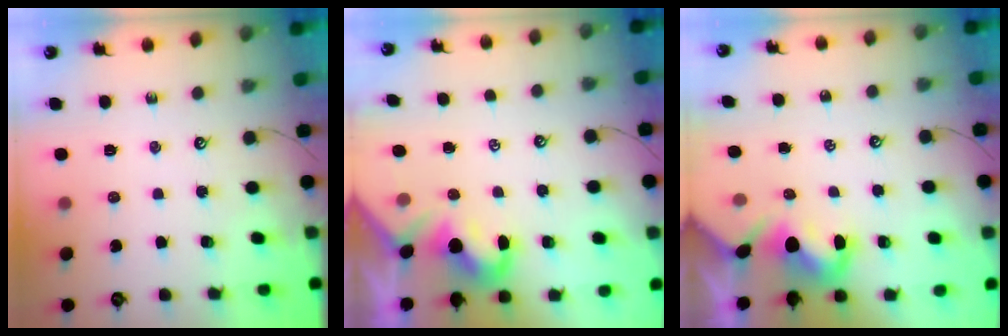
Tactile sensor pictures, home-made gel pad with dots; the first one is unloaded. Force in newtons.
{"total": 1.8, "press": 1.6, "slide": 0.8}
{"total": 2.9, "press": 2.9, "slide": 0.4}